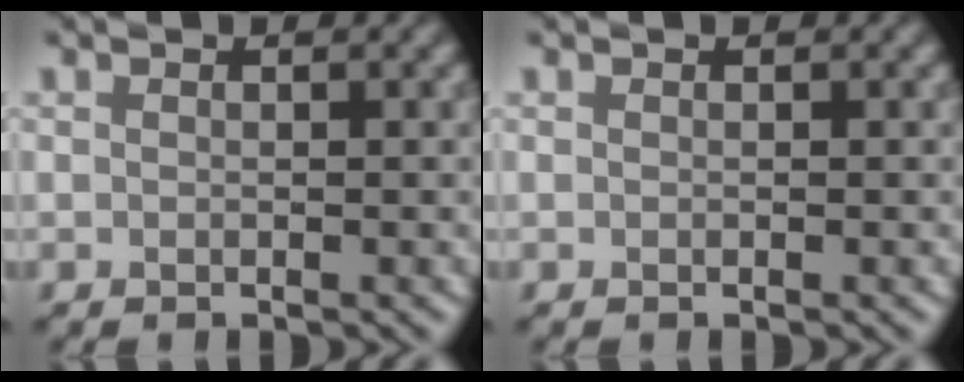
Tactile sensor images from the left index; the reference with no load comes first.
{"total": 0.0}